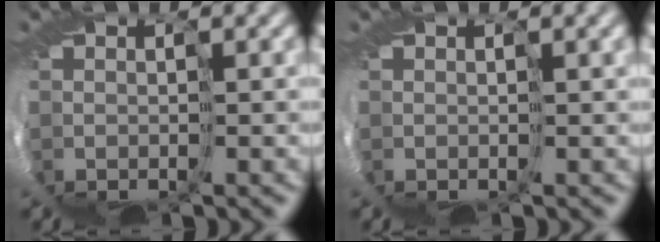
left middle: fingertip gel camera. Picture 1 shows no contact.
{"total": 1.1, "force": [0.5, 0.0, 0.9], "torque": [-0.016, 0.003, 0.005]}